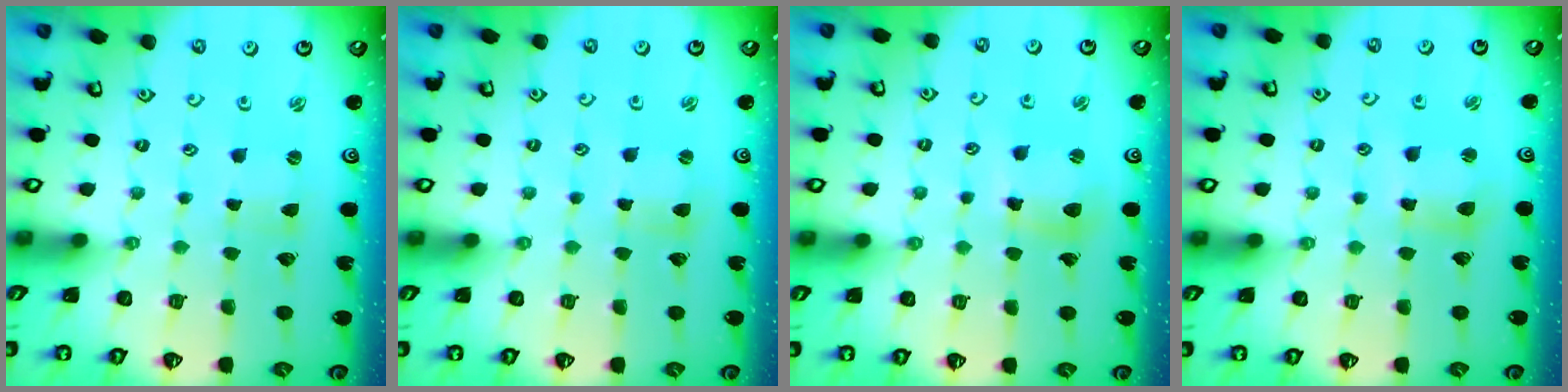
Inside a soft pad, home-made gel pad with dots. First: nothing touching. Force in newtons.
{"total": 1.2, "press": 1.2, "slide": 0.2}
{"total": 8.1, "press": 8.0, "slide": 1.0}
{"total": 5.1, "press": 5.0, "slide": 0.7}